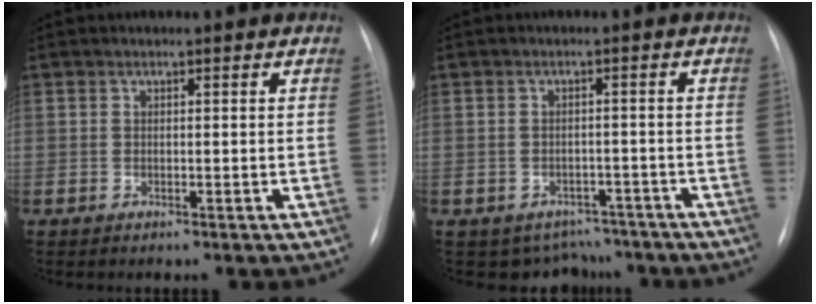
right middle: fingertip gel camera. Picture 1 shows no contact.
{"total": 5.9, "force": [-5.0, 3.1, -0.5], "torque": [0.021, 0.021, -0.060]}